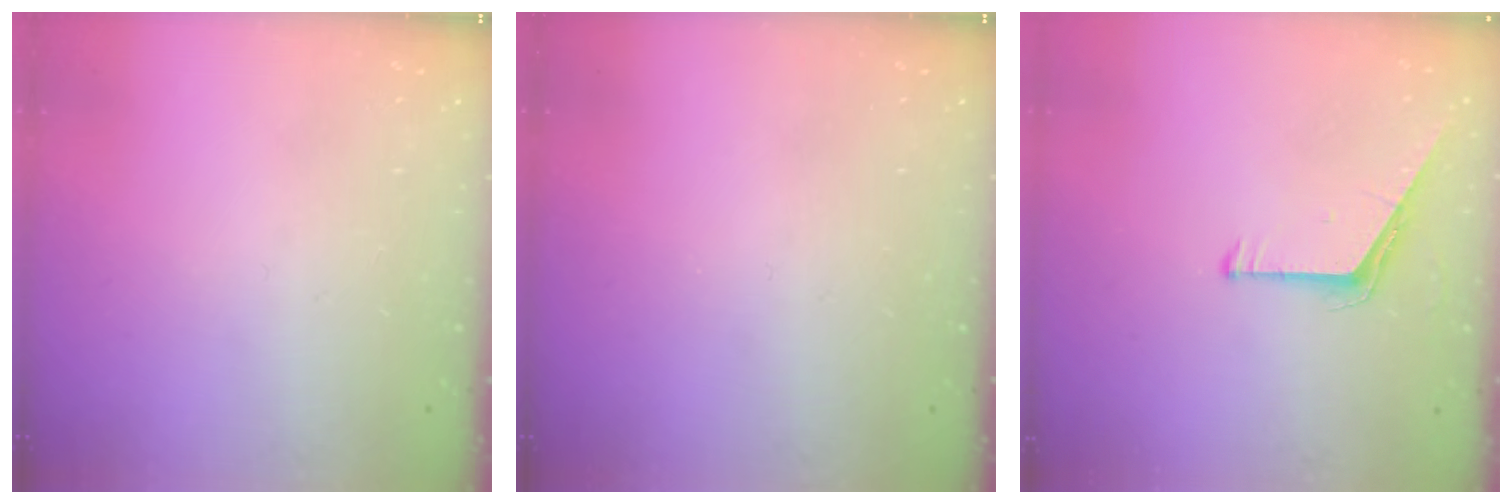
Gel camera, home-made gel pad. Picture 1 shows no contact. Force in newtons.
{"total": 0.0}
{"total": 5.3, "press": 5.3, "slide": 0.5}